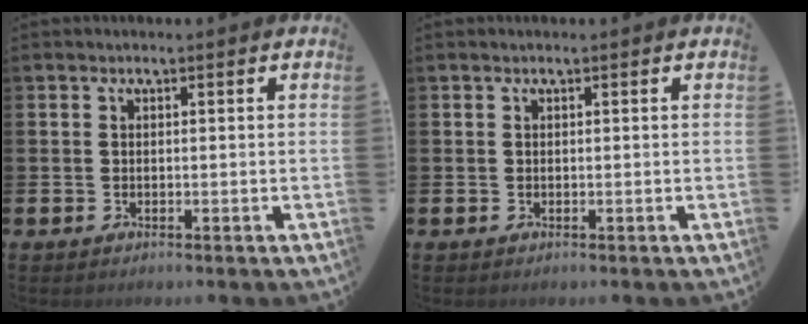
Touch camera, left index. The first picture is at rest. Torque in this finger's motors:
{"motor_torque": [0.00, 0.00, -0.02, 0.00]}